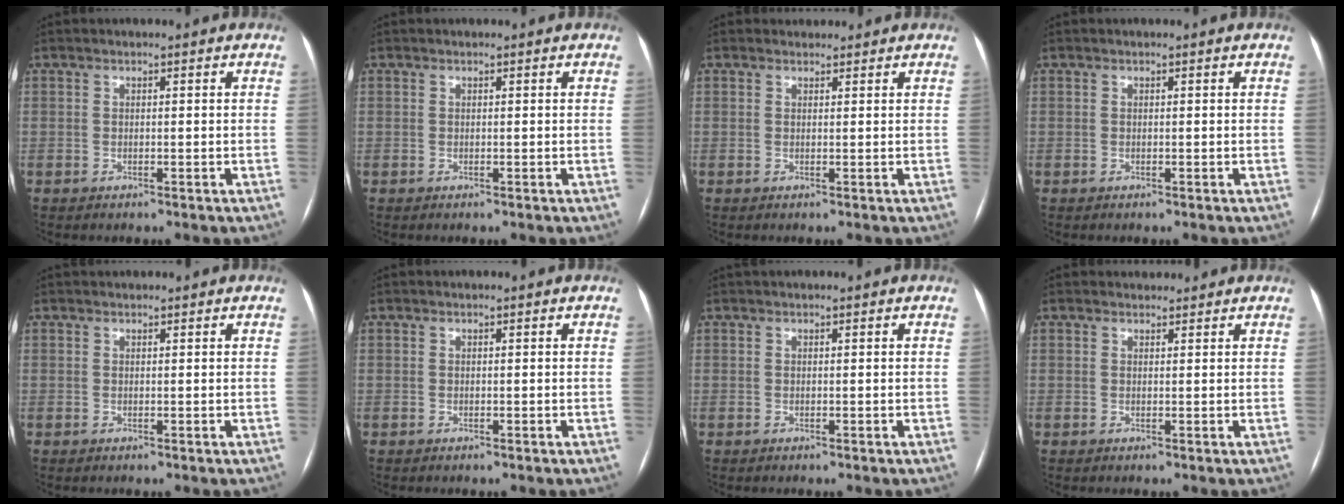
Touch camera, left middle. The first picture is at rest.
{"total": 0.0}
{"total": 1.3, "force": [1.1, 0.6, -0.2], "torque": [-0.002, 0.009, 0.016]}
{"total": 0.0}
{"total": 1.1, "force": [1.0, 0.3, 0.1], "torque": [-0.006, 0.021, 0.018]}
{"total": 0.0}
{"total": 0.5, "force": [0.5, 0.0, 0.2], "torque": [-0.004, 0.017, 0.013]}
{"total": 1.6, "force": [1.5, 0.6, -0.1], "torque": [-0.001, 0.010, 0.022]}